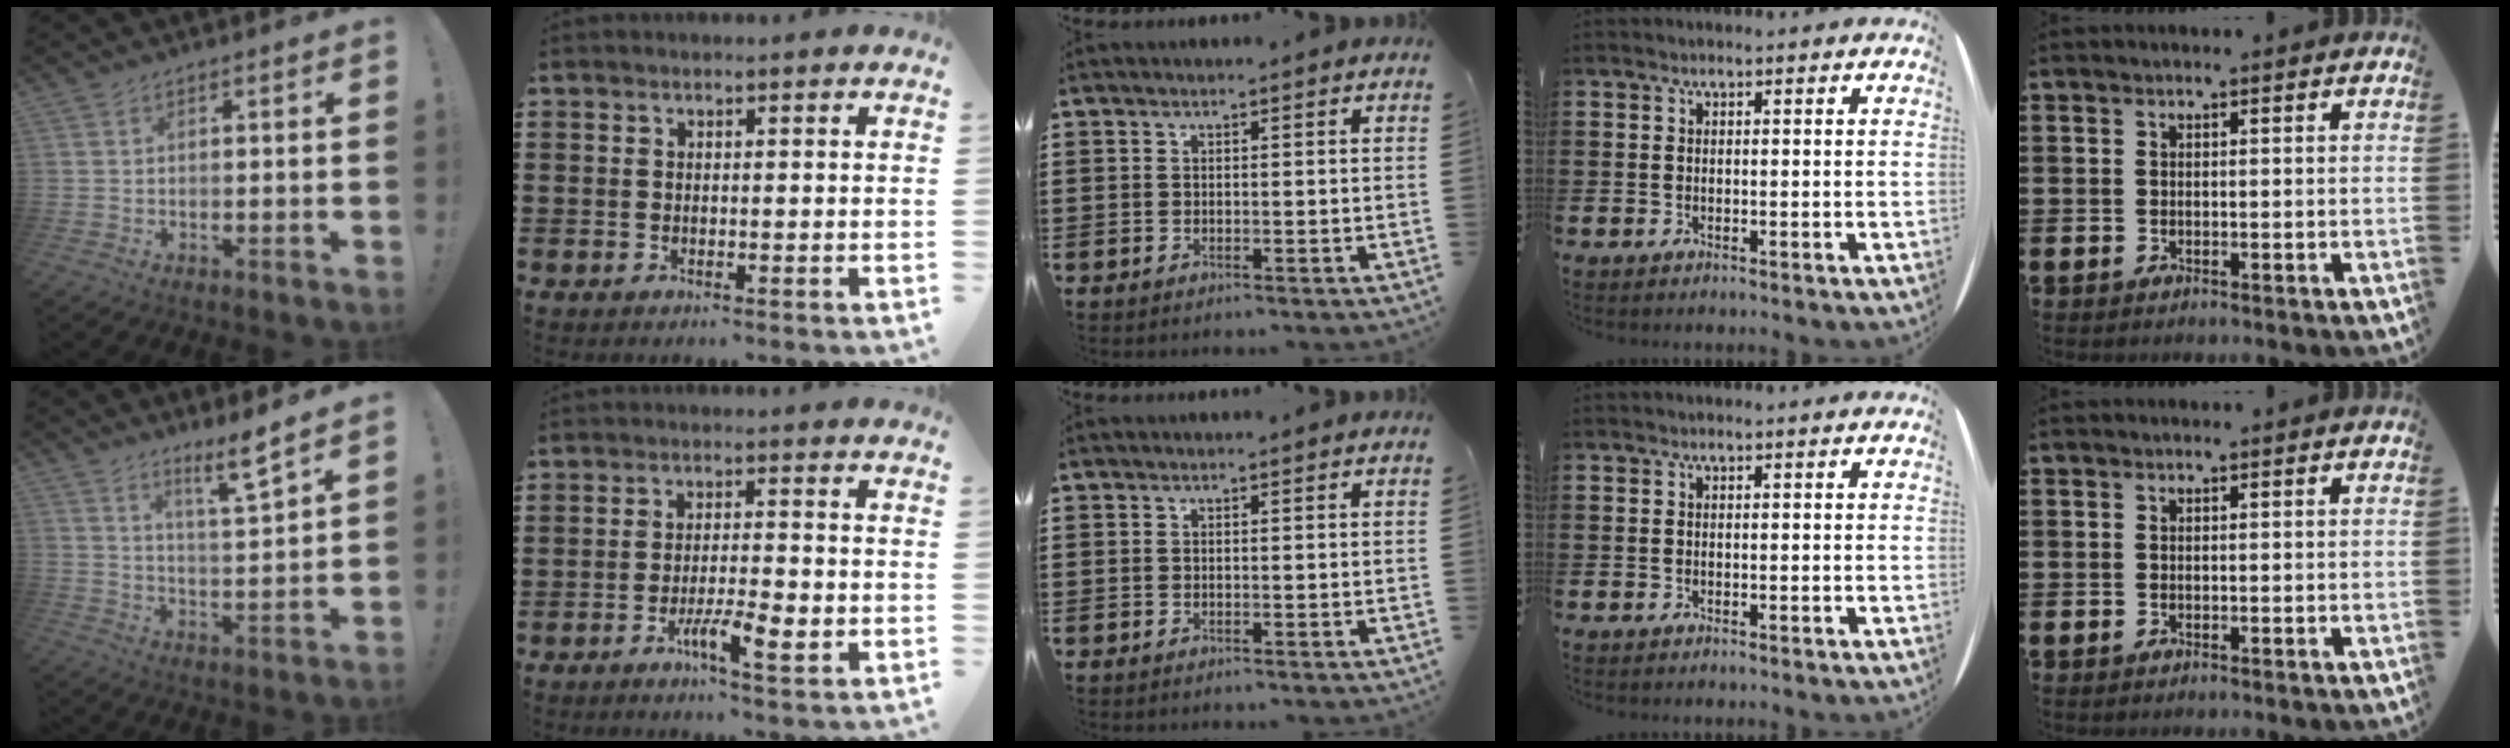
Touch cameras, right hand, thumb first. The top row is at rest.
{"thumb": {"total": 8.7, "force": [6.3, -0.1, 6.0], "torque": [-0.089, -0.048, 0.099]}, "index": {"total": 6.6, "force": [-2.9, 1.7, 5.7], "torque": [-0.098, -0.003, -0.049]}}